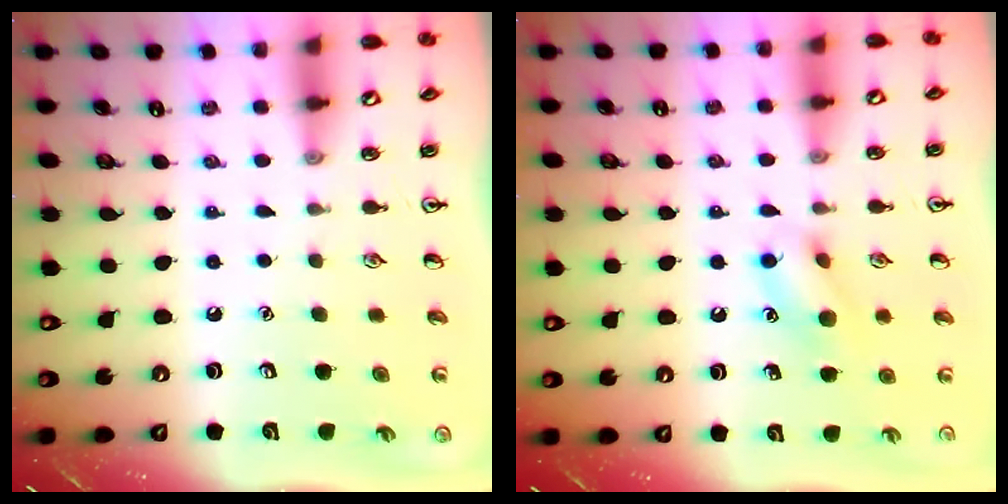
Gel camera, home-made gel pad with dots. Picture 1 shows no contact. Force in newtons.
{"total": 10.0, "press": 10.0, "slide": 0.9}